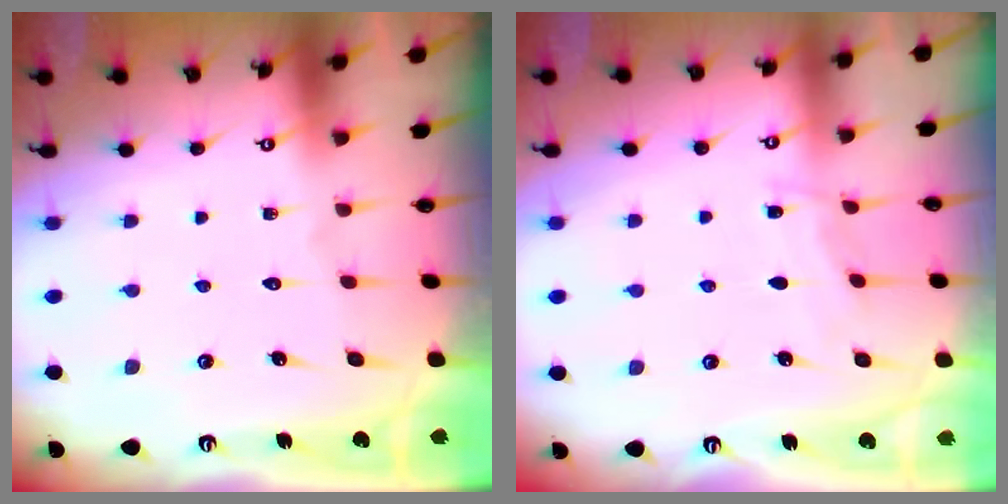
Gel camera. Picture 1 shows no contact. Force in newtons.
{"total": 4.0, "press": 4.0, "slide": 0.4}